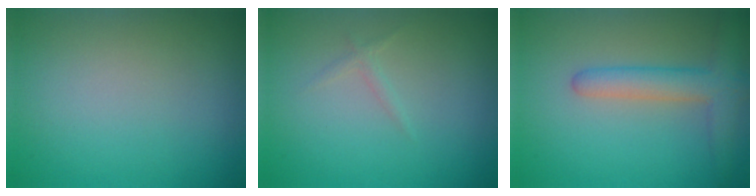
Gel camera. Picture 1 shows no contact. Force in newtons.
{"total": 0.7, "press": 0.7, "slide": 0.0}
{"total": 4.0, "press": 4.0, "slide": 0.3}